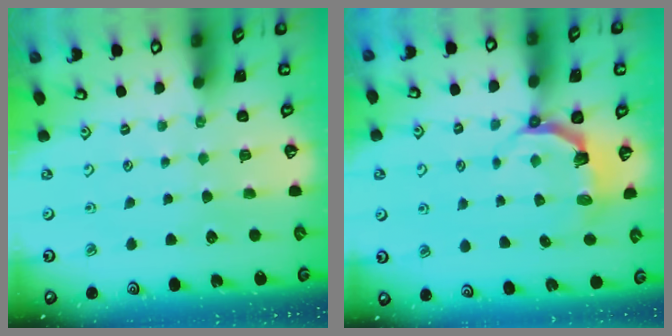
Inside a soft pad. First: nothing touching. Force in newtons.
{"total": 4.8, "press": 3.2, "slide": 3.6}